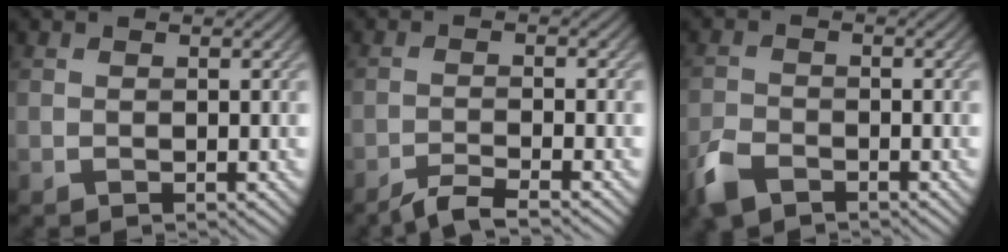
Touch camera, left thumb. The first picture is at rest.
{"total": 3.1, "force": [-2.6, 0.1, 1.7], "torque": [-0.021, 0.004, -0.060]}
{"total": 4.0, "force": [-2.9, 1.8, 2.0], "torque": [-0.043, -0.005, -0.068]}